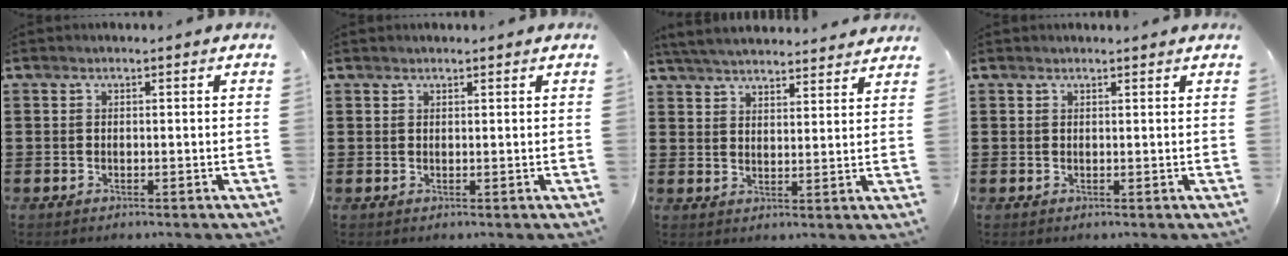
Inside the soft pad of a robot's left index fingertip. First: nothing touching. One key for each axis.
{"total": 0.7, "fx": 0.7, "fy": 0.0, "fz": 0.2, "tx": -0.006, "ty": -0.001, "tz": 0.014}
{"total": 4.9, "fx": 4.7, "fy": 0.1, "fz": 1.0, "tx": -0.036, "ty": -0.019, "tz": 0.086}
{"total": 0.7, "fx": 0.7, "fy": 0.0, "fz": 0.2, "tx": -0.006, "ty": -0.002, "tz": 0.014}